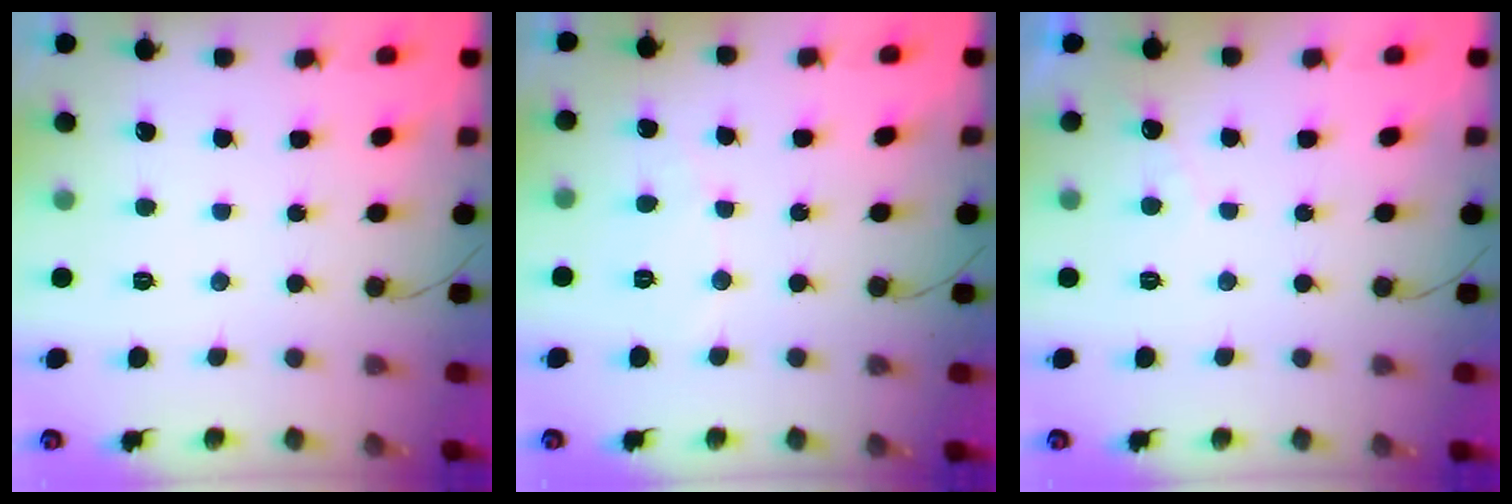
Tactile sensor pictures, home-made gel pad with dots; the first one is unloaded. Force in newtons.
{"total": 3.0, "press": 3.0, "slide": 0.3}
{"total": 3.2, "press": 3.2, "slide": 0.1}